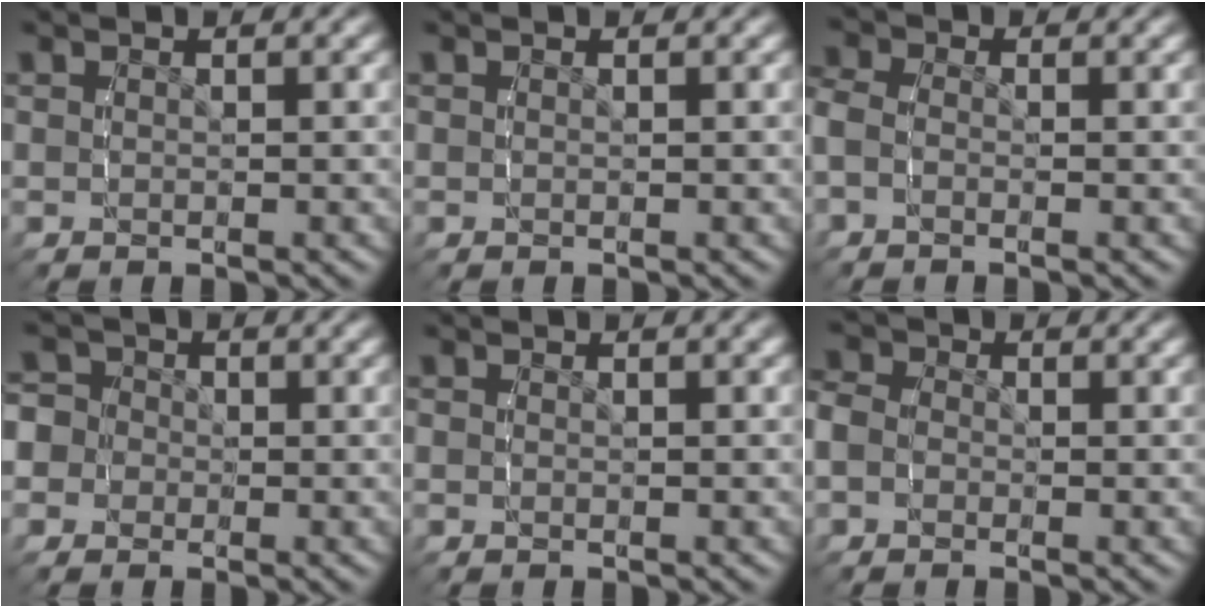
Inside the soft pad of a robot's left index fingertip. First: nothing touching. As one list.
[{"total": 0.0}, {"total": 2.8, "force": [-0.6, 2.4, 1.4], "torque": [-0.045, 0.000, -0.022]}, {"total": 6.9, "force": [-0.6, 6.5, 2.2], "torque": [-0.068, -0.007, -0.030]}, {"total": 0.8, "force": [-0.5, 0.6, 0.2], "torque": [0.000, -0.002, -0.013]}, {"total": 3.7, "force": [-0.4, 3.3, 1.5], "torque": [-0.052, 0.001, -0.020]}]